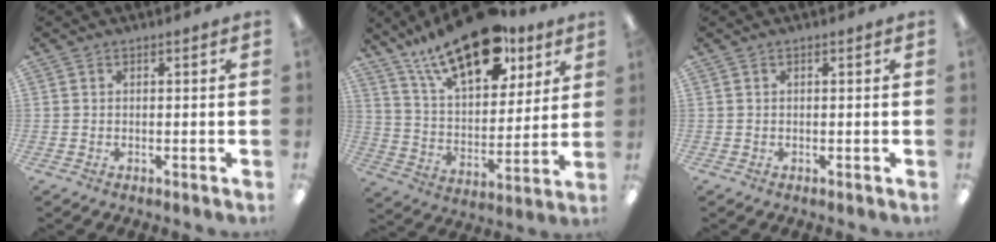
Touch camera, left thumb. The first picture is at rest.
{"total": 22.6, "force": [15.1, 9.9, 13.5], "torque": [-0.221, -0.083, 0.260]}
{"total": 0.0}